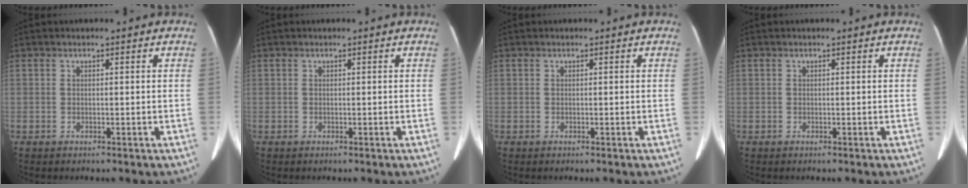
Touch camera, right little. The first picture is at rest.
{"total": 0.0}
{"total": 0.0}
{"total": 0.0}